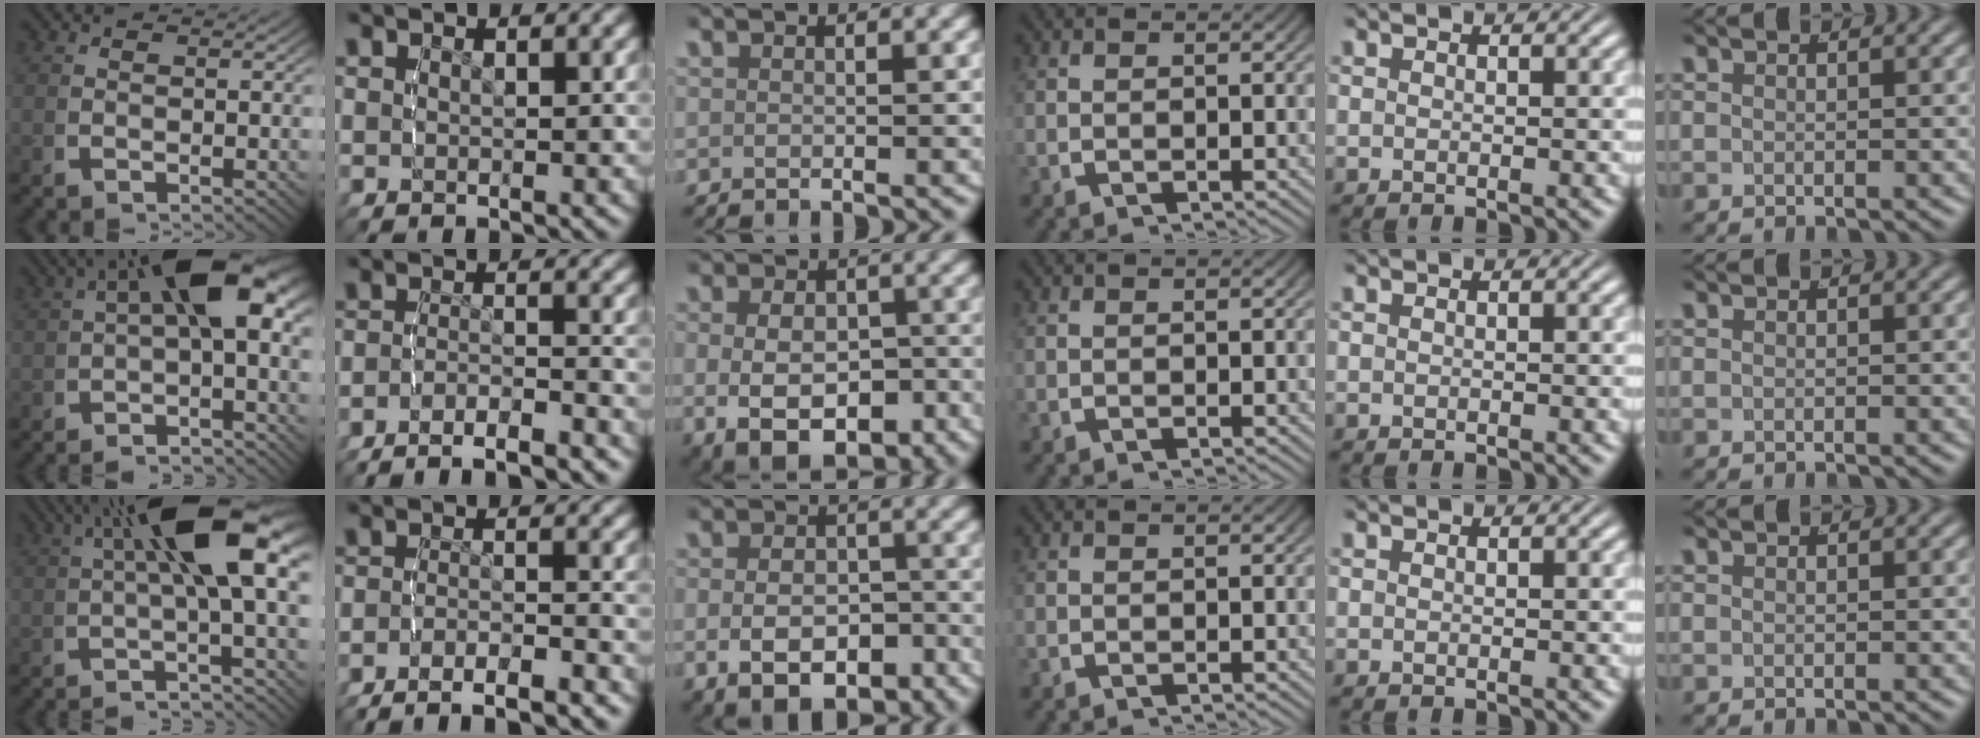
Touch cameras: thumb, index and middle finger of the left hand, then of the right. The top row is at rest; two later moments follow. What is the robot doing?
{"motion": "lift_and_place", "object": "bandage"}